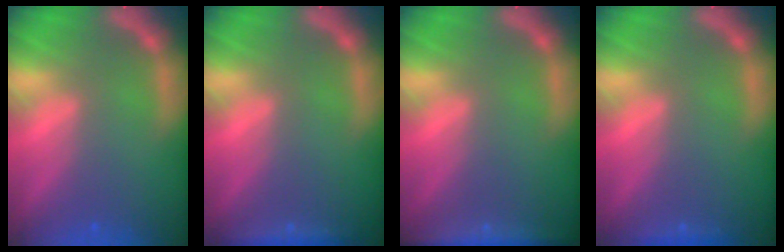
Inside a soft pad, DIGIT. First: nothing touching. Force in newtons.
{"total": 1.9}
{"total": 4.4}
{"total": 0.9}